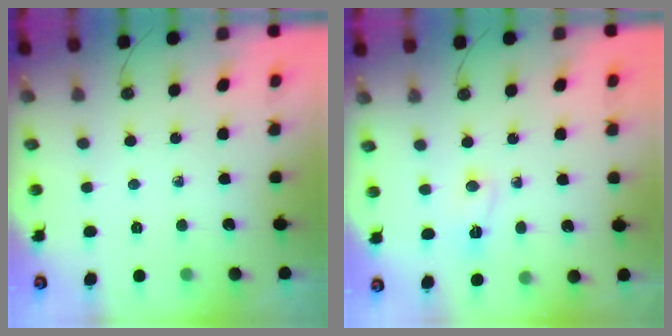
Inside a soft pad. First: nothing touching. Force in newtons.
{"total": 2.1, "press": 2.1, "slide": 0.4}